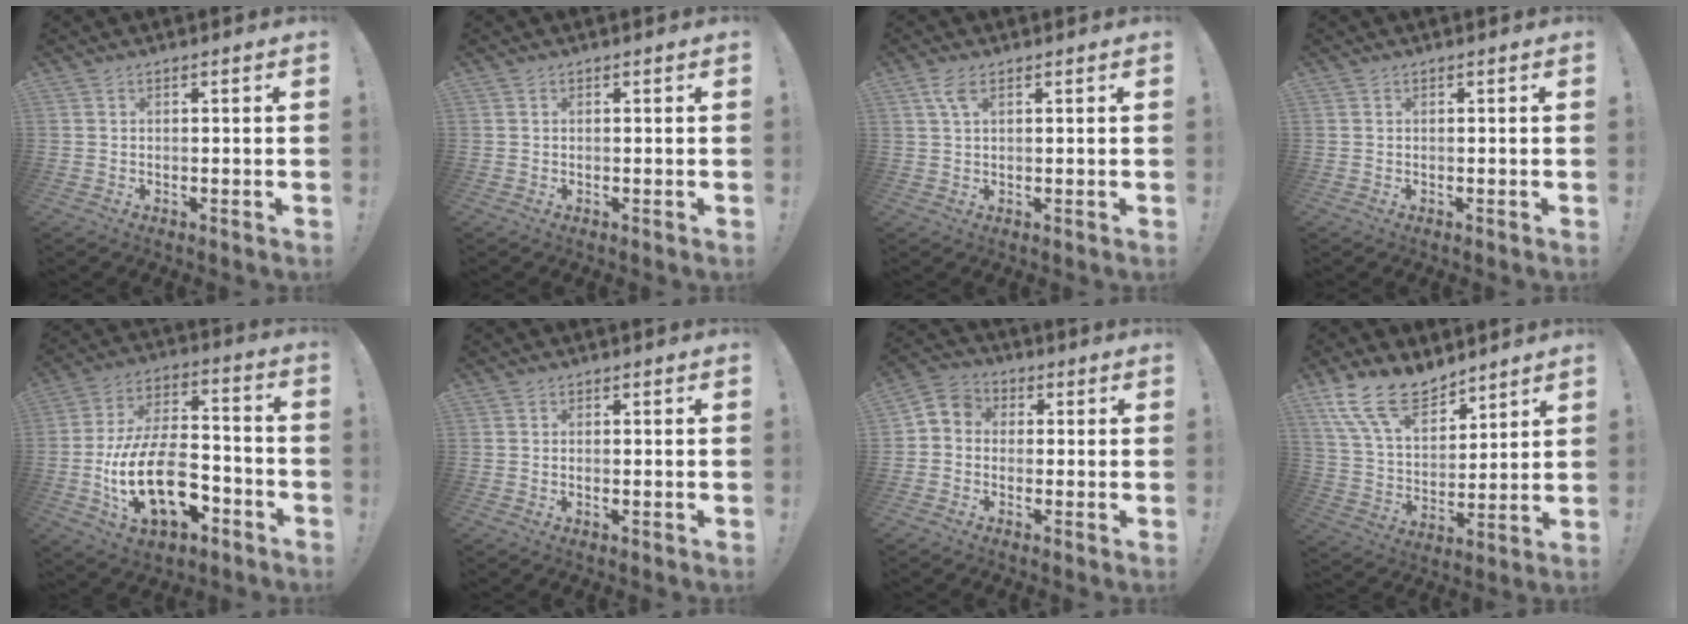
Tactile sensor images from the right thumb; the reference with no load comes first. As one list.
[{"total": 0.0}, {"total": 3.6, "force": [1.6, 1.3, 3.0], "torque": [-0.061, 0.000, 0.028]}, {"total": 0.0}, {"total": 23.0, "force": [-7.7, 13.2, 17.3], "torque": [-0.312, 0.041, -0.120]}, {"total": 0.6, "force": [-0.2, 0.3, 0.5], "torque": [-0.005, -0.002, -0.004]}, {"total": 5.0, "force": [-1.3, 4.3, 2.1], "torque": [-0.047, 0.022, -0.022]}, {"total": 16.3, "force": [11.8, 8.3, 7.7], "torque": [-0.151, -0.072, 0.223]}]